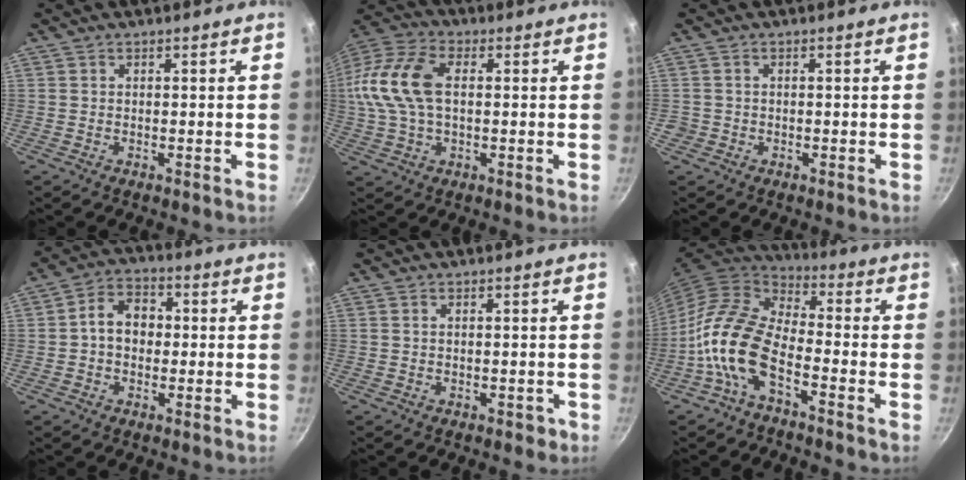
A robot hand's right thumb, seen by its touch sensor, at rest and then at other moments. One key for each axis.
{"total": 16.5, "fx": 1.7, "fy": 10.0, "fz": 13.0, "tx": -0.269, "ty": 0.029, "tz": 0.017}
{"total": 1.4, "fx": -0.5, "fy": 1.3, "fz": 0.2, "tx": -0.001, "ty": 0.005, "tz": -0.006}
{"total": 7.2, "fx": 0.0, "fy": 5.6, "fz": 4.6, "tx": -0.046, "ty": 0.020, "tz": -0.013}
{"total": 1.6, "fx": -0.4, "fy": 1.1, "fz": 1.1, "tx": -0.002, "ty": 0.010, "tz": -0.001}
{"total": 13.2, "fx": -5.5, "fy": 6.7, "fz": 10.0, "tx": -0.184, "ty": 0.048, "tz": -0.125}